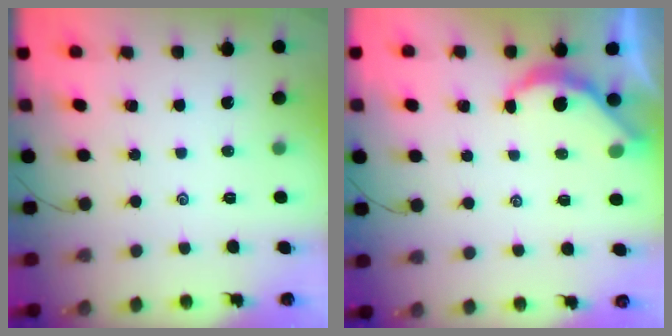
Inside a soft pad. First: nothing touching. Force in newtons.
{"total": 4.5, "press": 4.5, "slide": 0.3}